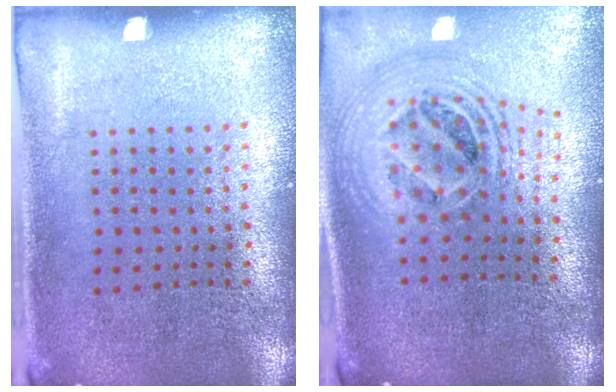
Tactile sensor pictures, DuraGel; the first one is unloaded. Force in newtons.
{"total": 2.4, "press": 1.8, "slide": 1.6}